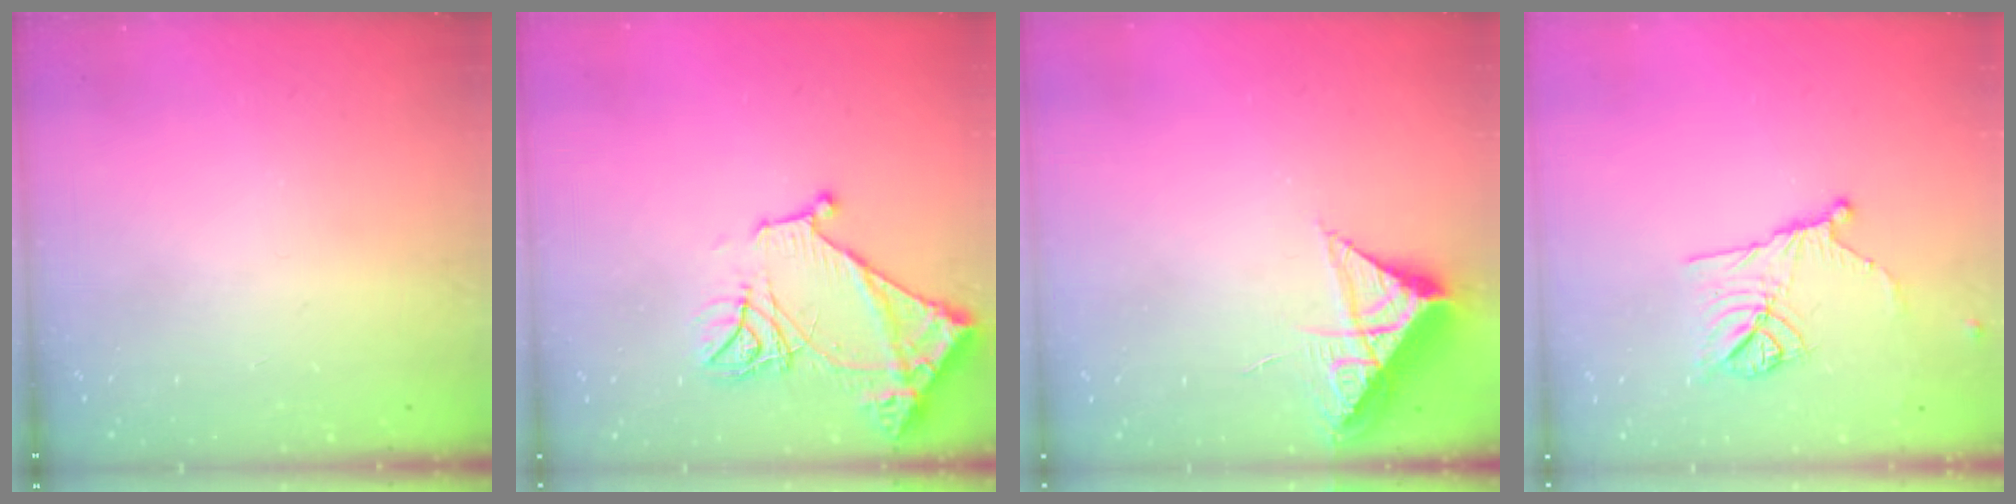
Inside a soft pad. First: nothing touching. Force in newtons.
{"total": 13.5, "press": 13.4, "slide": 1.3}
{"total": 8.5, "press": 8.5, "slide": 0.5}
{"total": 11.2, "press": 10.9, "slide": 2.3}